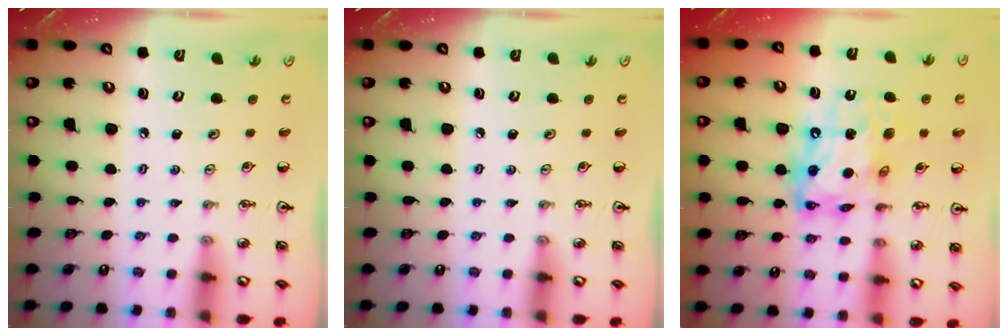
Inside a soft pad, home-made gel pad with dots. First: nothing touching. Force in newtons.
{"total": 0.0}
{"total": 12.4, "press": 12.3, "slide": 1.1}